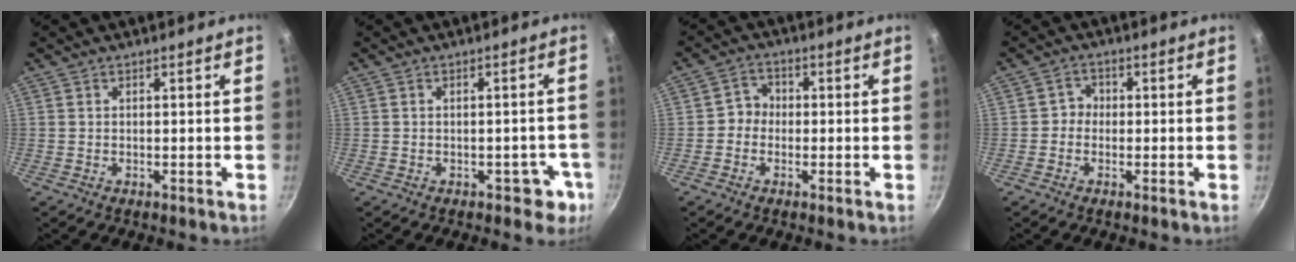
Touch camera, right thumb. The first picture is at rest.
{"total": 4.2, "force": [-1.8, 2.9, 2.4], "torque": [-0.001, 0.025, -0.008]}
{"total": 3.4, "force": [-0.8, 3.1, 1.2], "torque": [0.004, 0.014, -0.024]}
{"total": 2.4, "force": [-0.6, 2.2, 0.8], "torque": [0.007, 0.010, -0.017]}